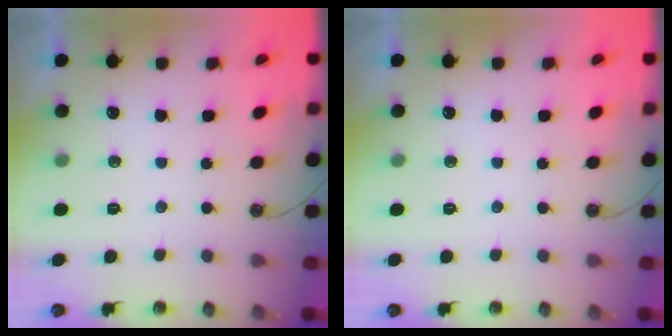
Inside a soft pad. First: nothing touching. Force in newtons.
{"total": 0.0}